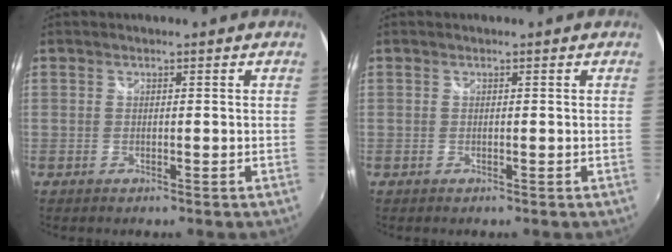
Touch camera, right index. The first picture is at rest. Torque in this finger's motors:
{"motor_torque": [-0.03, 0.02, 0.00, 0.00]}